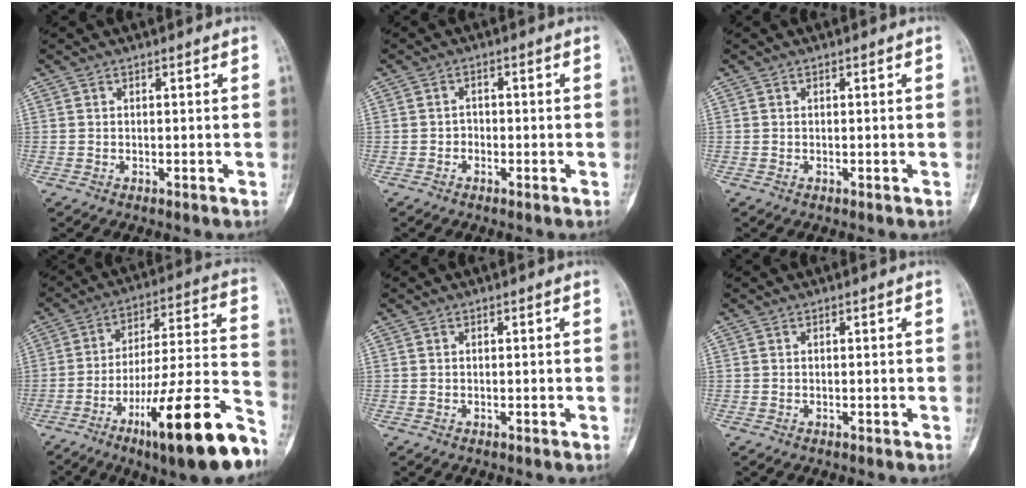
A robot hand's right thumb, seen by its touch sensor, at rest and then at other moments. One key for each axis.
{"total": 1.4, "fx": -0.7, "fy": 1.2, "fz": 0.4, "tx": 0.005, "ty": 0.007, "tz": -0.018}
{"total": 0.0}
{"total": 23.5, "fx": -13.1, "fy": 3.9, "fz": 19.1, "tx": -0.263, "ty": 0.069, "tz": -0.205}
{"total": 0.0}
{"total": 0.0}